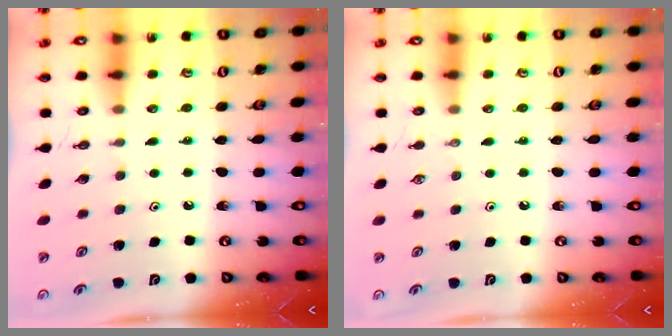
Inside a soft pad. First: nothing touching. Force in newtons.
{"total": 0.0}